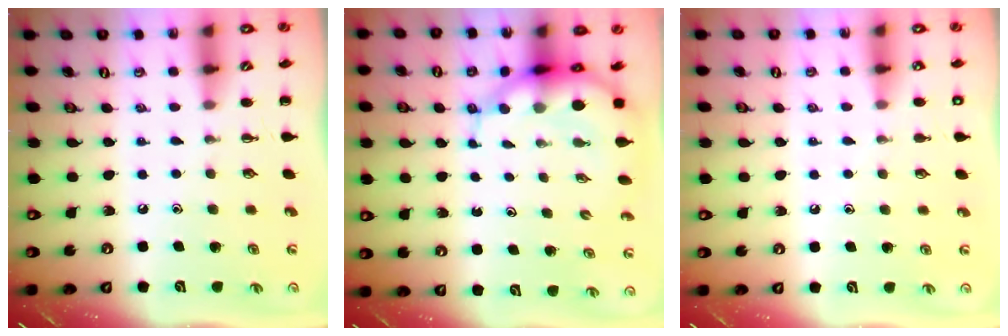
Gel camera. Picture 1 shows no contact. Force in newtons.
{"total": 8.3, "press": 7.9, "slide": 2.3}
{"total": 1.1, "press": 1.1, "slide": 0.2}